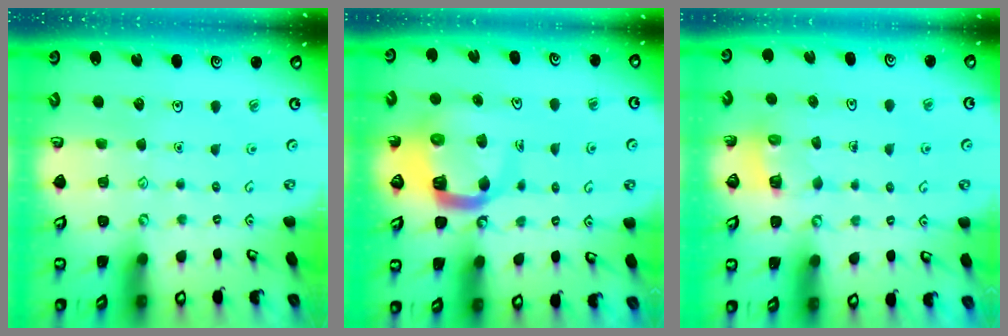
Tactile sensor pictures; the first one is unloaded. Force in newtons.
{"total": 9.0, "press": 8.9, "slide": 1.2}
{"total": 2.8, "press": 2.8, "slide": 0.2}